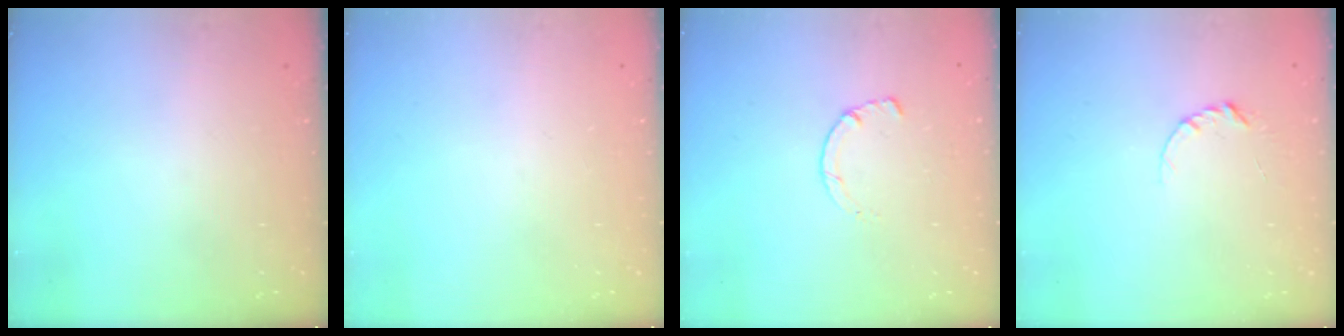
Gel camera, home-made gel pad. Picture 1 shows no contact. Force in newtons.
{"total": 0.0}
{"total": 1.4, "press": 1.4, "slide": 0.3}
{"total": 3.4, "press": 3.4, "slide": 0.4}